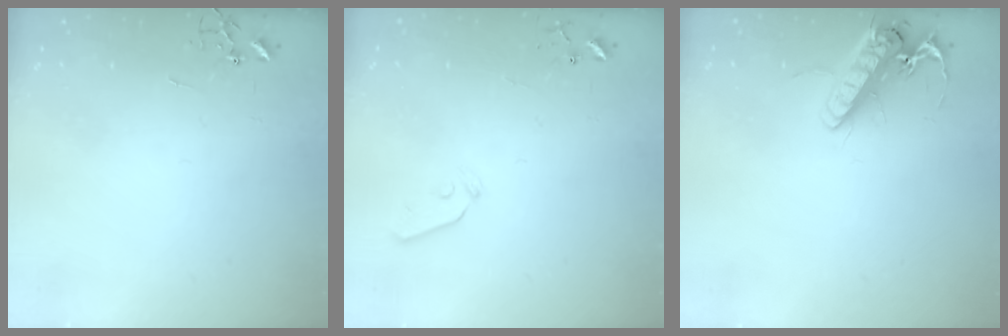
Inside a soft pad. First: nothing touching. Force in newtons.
{"total": 4.4, "press": 4.3, "slide": 0.6}
{"total": 14.6, "press": 14.4, "slide": 2.6}